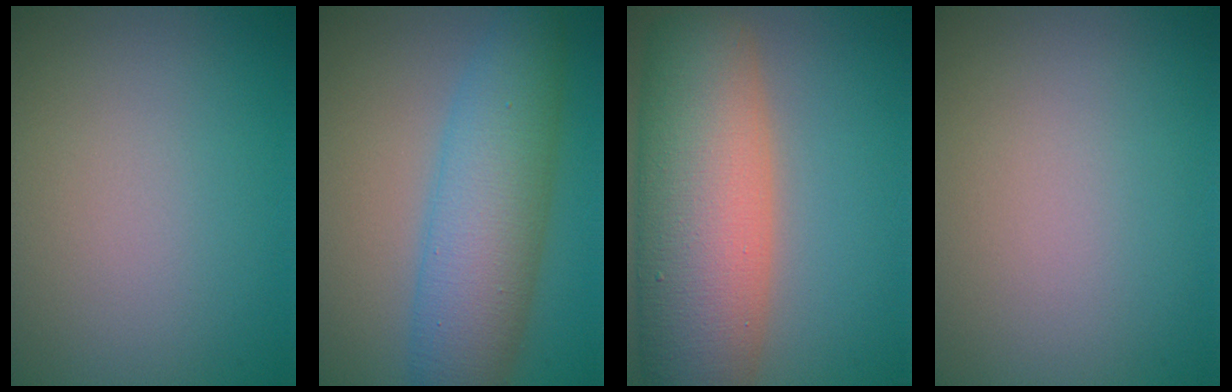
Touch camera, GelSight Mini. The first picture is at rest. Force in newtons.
{"total": 7.4, "press": 7.4, "slide": 0.0}
{"total": 11.8, "press": 11.8, "slide": 0.6}
{"total": 0.0}